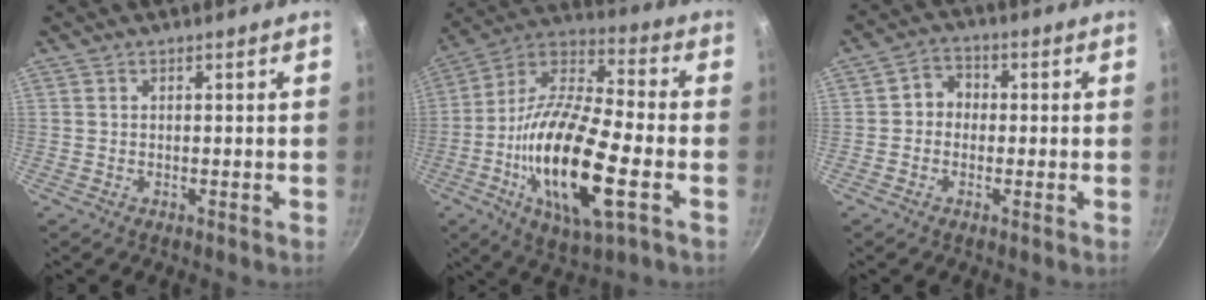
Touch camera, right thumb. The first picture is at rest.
{"total": 23.1, "force": [-5.7, 7.9, 21.0], "torque": [-0.399, 0.019, -0.120]}
{"total": 4.2, "force": [-0.2, 3.8, 1.9], "torque": [-0.006, 0.011, -0.016]}